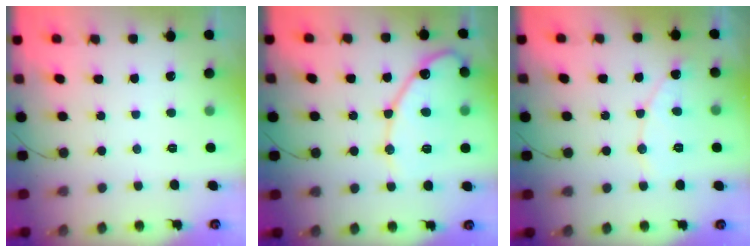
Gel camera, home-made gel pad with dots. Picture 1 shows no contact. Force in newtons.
{"total": 14.0, "press": 14.0, "slide": 1.3}
{"total": 6.9, "press": 6.9, "slide": 0.3}